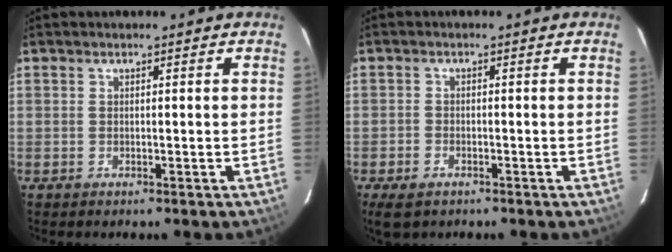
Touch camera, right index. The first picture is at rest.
{"total": 4.6, "force": [-3.0, 2.6, 2.2], "torque": [-0.061, -0.010, -0.054]}